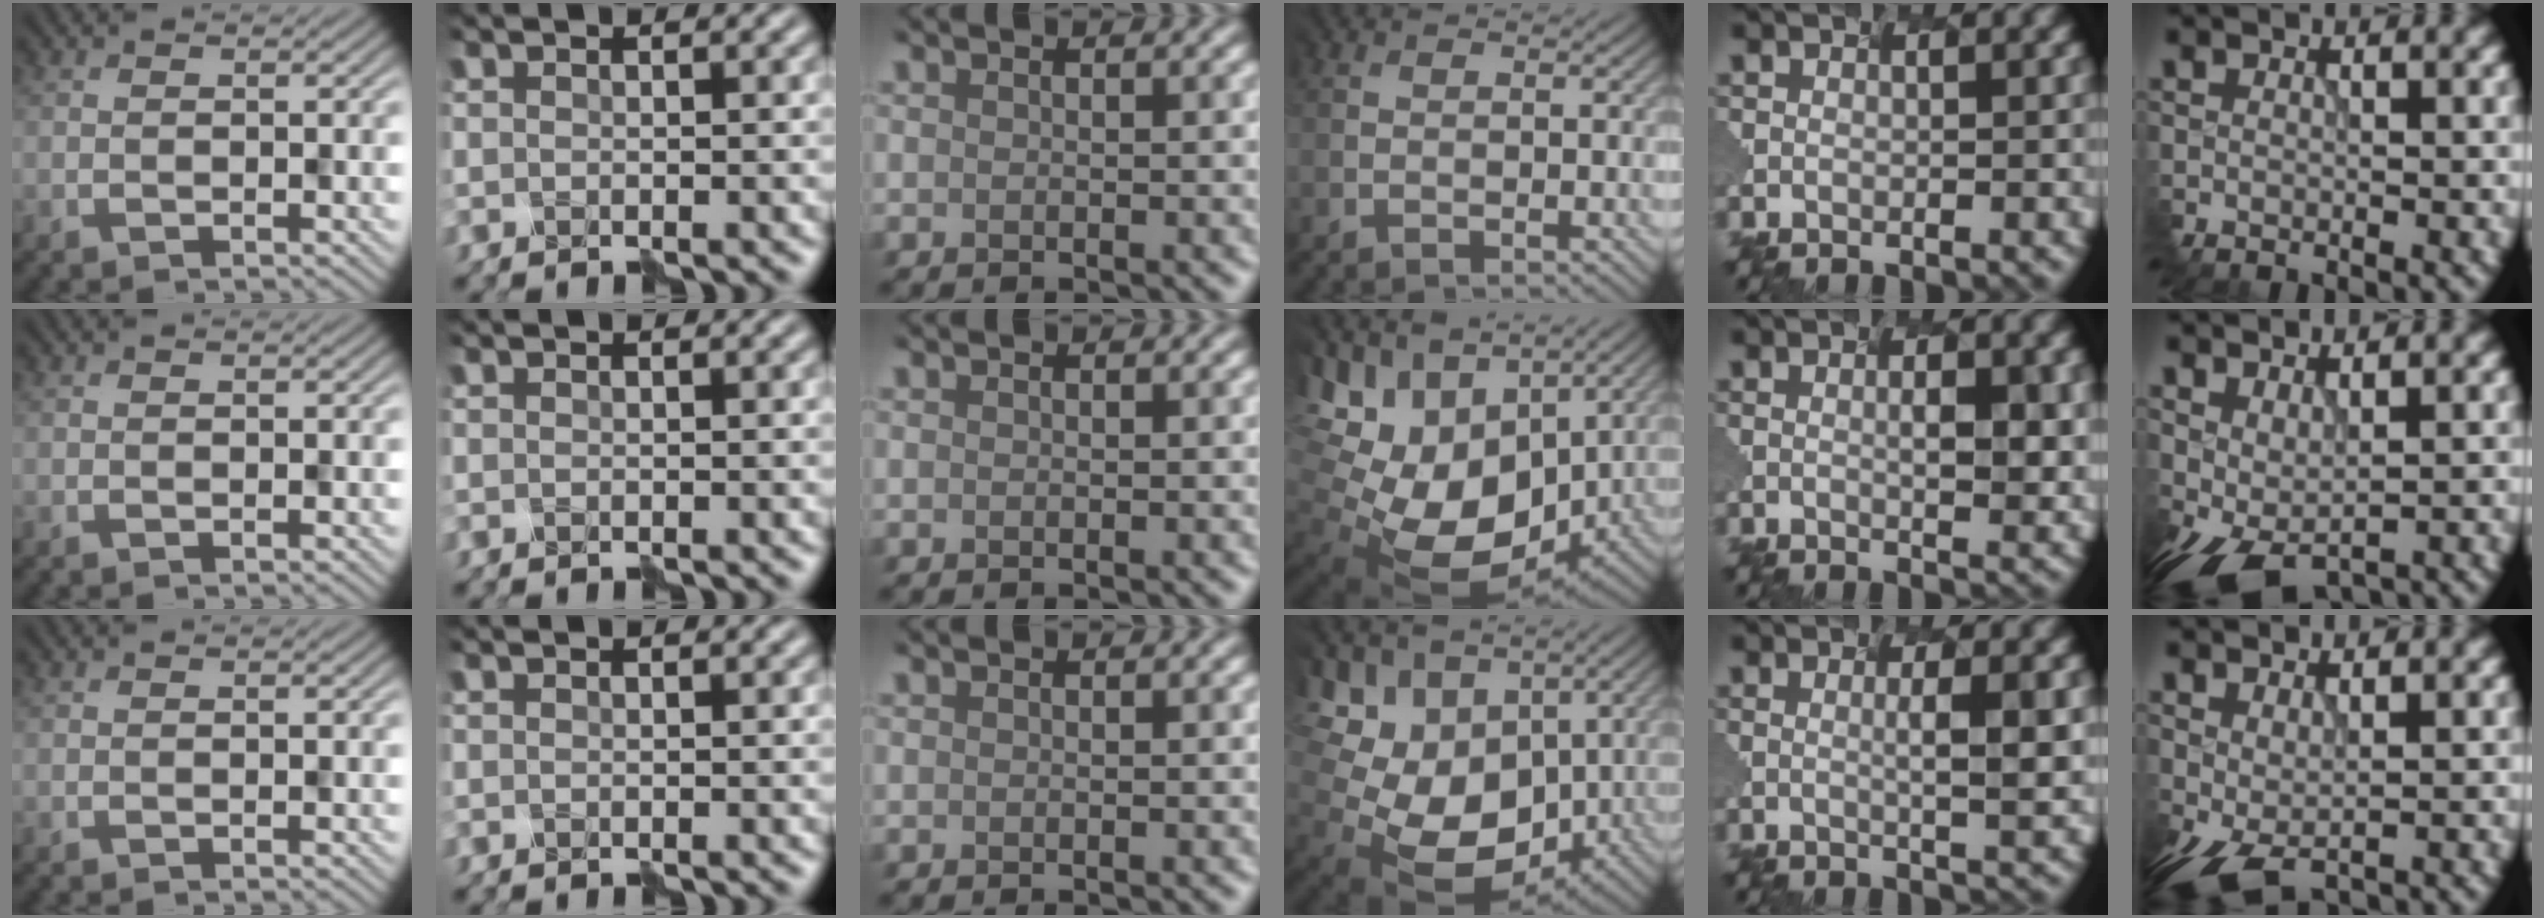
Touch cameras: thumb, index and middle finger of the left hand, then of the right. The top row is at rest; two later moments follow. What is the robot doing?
{"motion": "disassemble", "object": "velcro strap"}